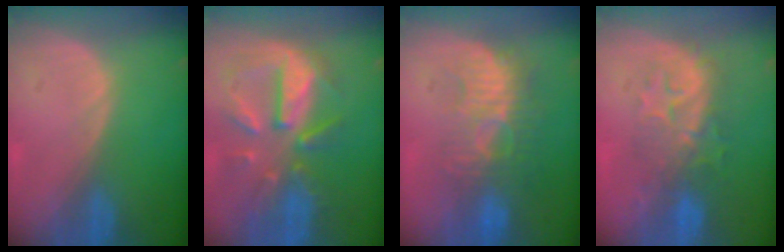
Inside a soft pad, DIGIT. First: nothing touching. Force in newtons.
{"total": 10.3, "press": 9.3, "slide": 4.5}
{"total": 9.1, "press": 8.7, "slide": 2.9}
{"total": 7.9, "press": 7.7, "slide": 1.6}